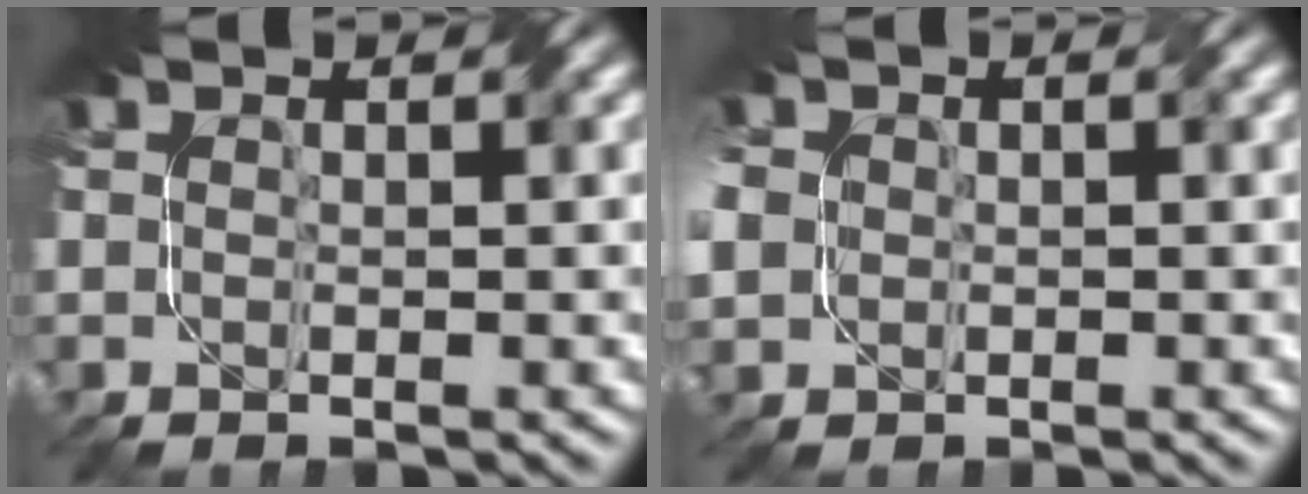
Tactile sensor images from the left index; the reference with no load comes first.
{"total": 4.8, "force": [-0.1, 4.3, 2.2], "torque": [-0.069, 0.012, -0.014]}